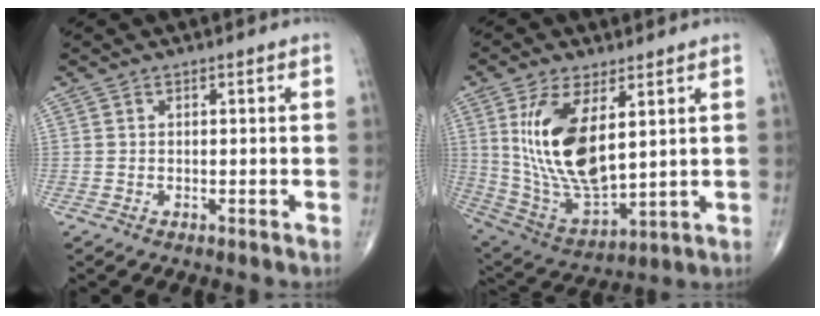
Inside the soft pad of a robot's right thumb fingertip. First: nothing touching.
{"total": 17.3, "force": [4.6, 8.0, 14.7], "torque": [-0.277, -0.026, 0.107]}